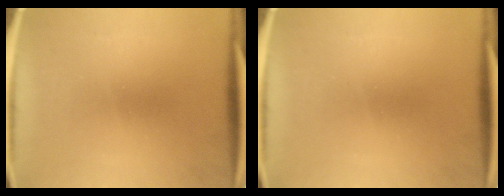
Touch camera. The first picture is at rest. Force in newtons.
{"total": 0.0}